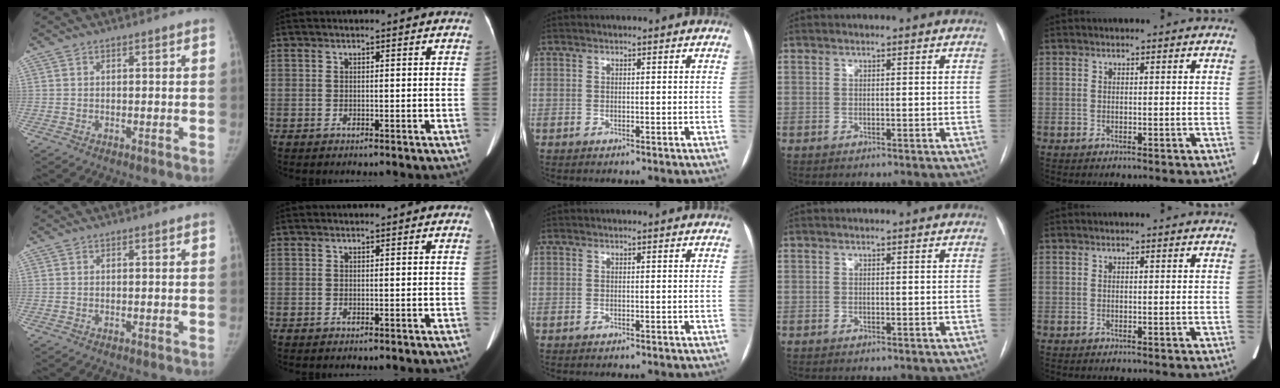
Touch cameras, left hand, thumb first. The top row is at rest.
{}